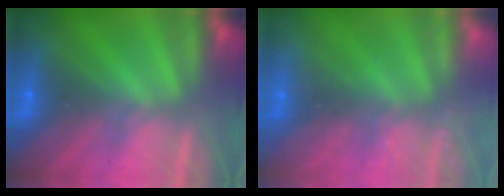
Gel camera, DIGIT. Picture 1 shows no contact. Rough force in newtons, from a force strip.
{"total": 2.4}